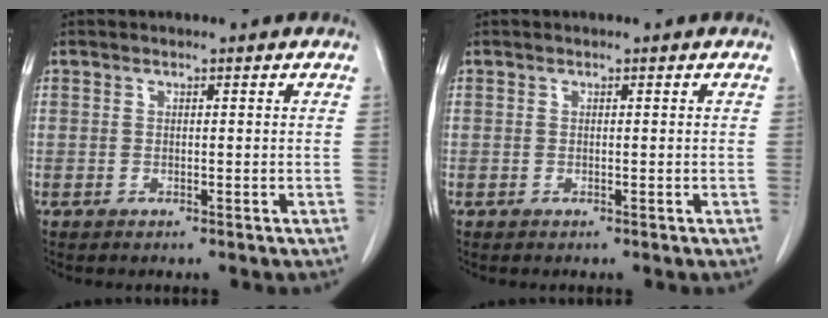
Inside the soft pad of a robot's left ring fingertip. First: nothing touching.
{"total": 0.0}